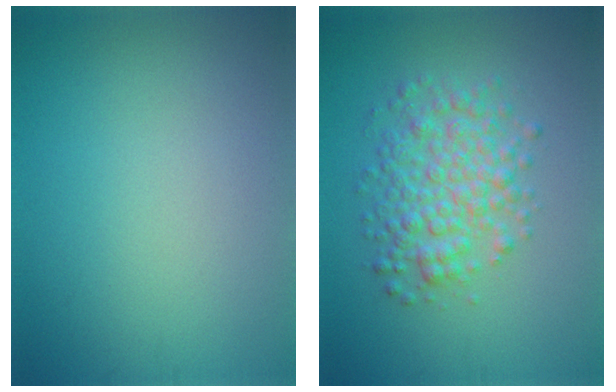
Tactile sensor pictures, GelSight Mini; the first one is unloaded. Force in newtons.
{"total": 4.7, "press": 4.7, "slide": 0.1}